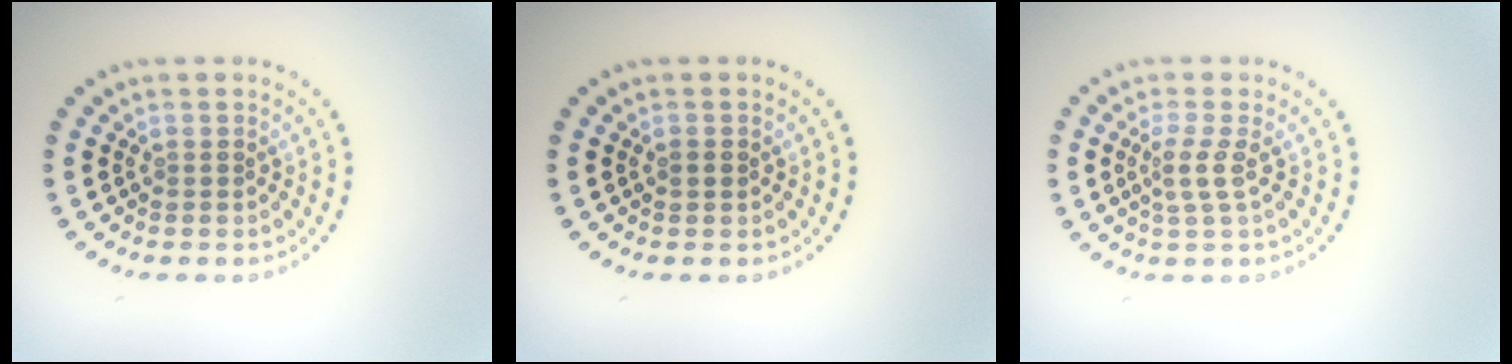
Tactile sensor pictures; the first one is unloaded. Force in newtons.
{"total": 0.8, "press": 0.8, "slide": 0.0}
{"total": 1.9, "press": 1.3, "slide": 1.3}